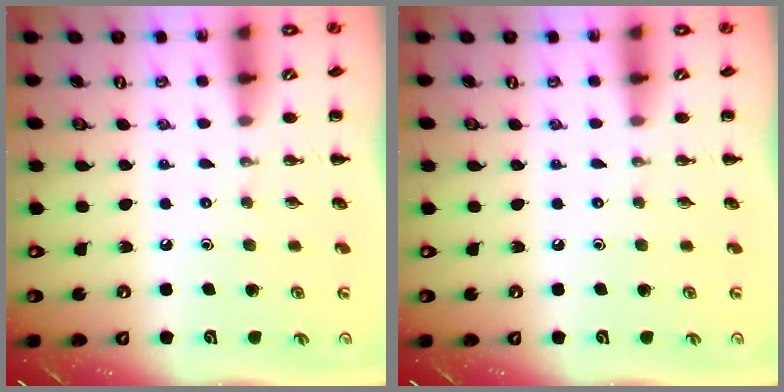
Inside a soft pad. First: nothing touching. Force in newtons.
{"total": 0.0}